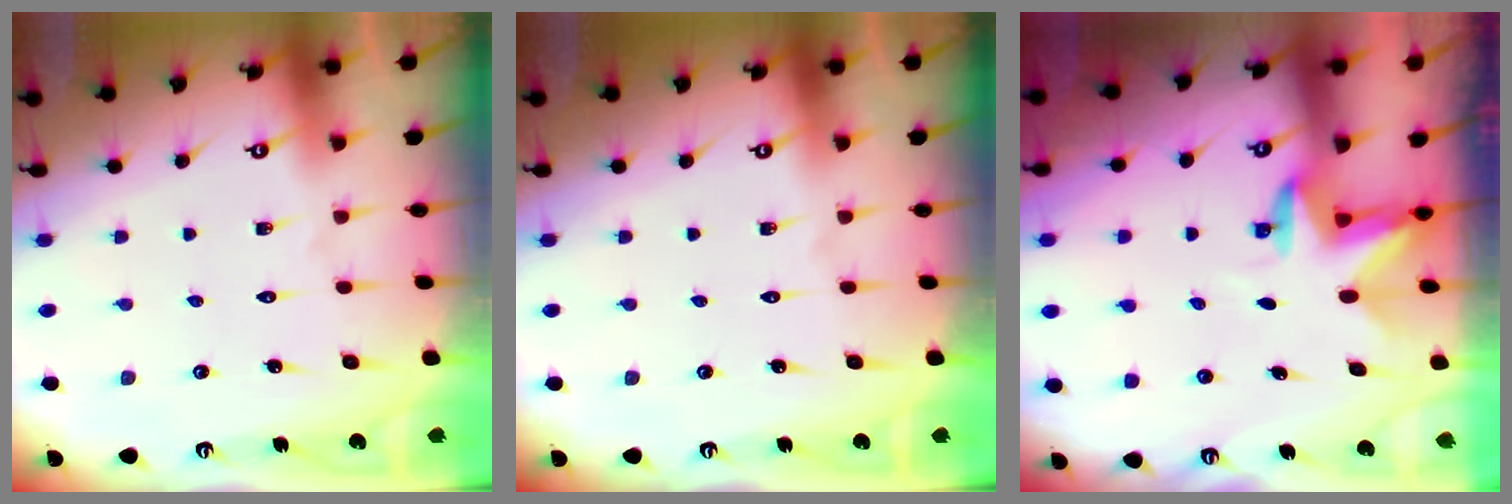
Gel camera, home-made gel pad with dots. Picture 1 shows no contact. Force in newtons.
{"total": 0.0}
{"total": 3.3, "press": 3.2, "slide": 0.8}